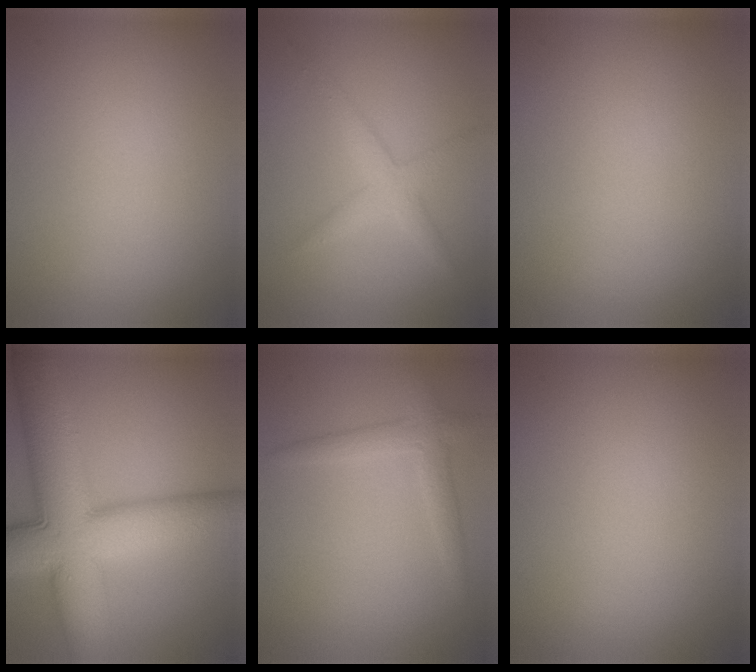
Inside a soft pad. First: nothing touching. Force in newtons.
{"total": 2.5, "press": 2.5, "slide": 0.2}
{"total": 0.0}
{"total": 12.6, "press": 12.6, "slide": 0.4}
{"total": 2.3, "press": 2.3, "slide": 0.1}
{"total": 0.0}